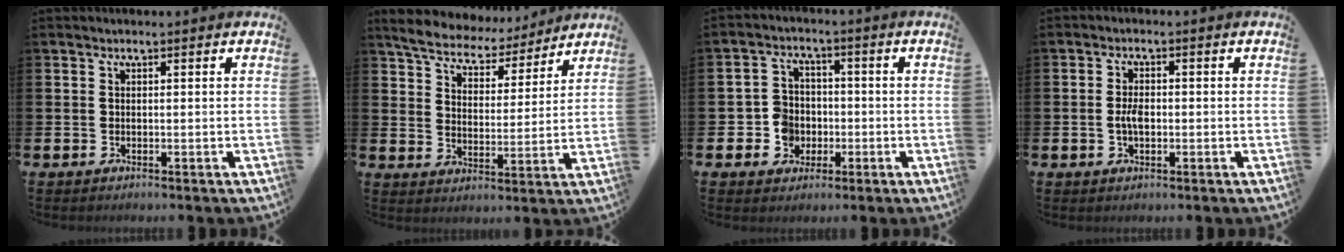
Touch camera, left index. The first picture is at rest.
{"total": 6.9, "force": [6.5, 1.7, 1.4], "torque": [-0.054, -0.047, 0.112]}
{"total": 5.2, "force": [-1.2, 4.8, 1.3], "torque": [-0.039, 0.012, -0.025]}
{"total": 2.6, "force": [-0.3, 1.5, 2.1], "torque": [-0.036, 0.004, -0.008]}